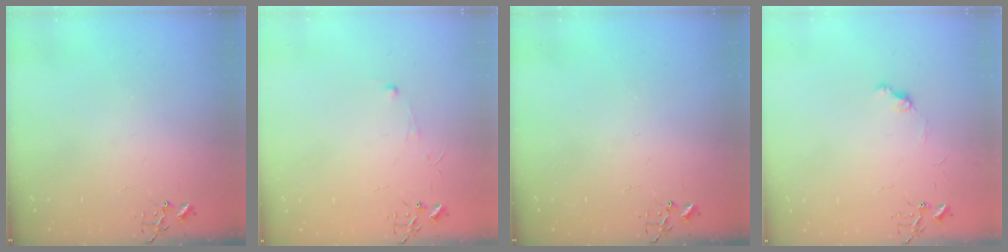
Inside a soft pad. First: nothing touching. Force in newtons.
{"total": 3.9, "press": 3.8, "slide": 0.4}
{"total": 0.0}
{"total": 5.8, "press": 5.7, "slide": 0.6}